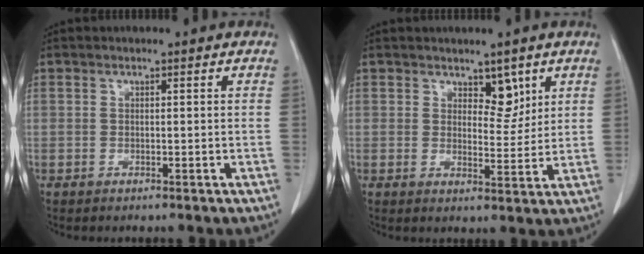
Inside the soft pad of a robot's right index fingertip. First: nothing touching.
{"total": 4.2, "force": [2.7, 2.1, 2.5], "torque": [-0.024, -0.006, 0.041]}